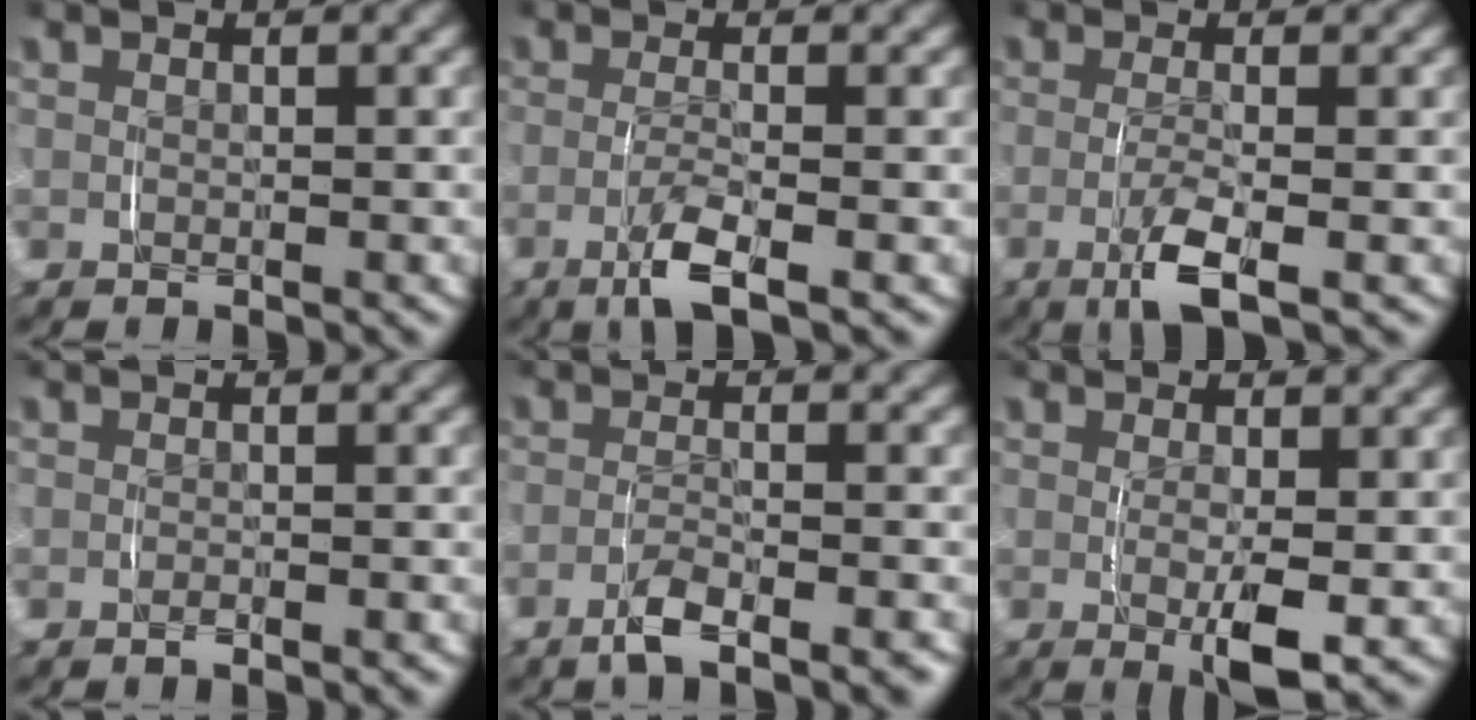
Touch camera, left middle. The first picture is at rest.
{"total": 3.3, "force": [-1.3, 0.5, 3.0], "torque": [-0.063, -0.012, -0.021]}
{"total": 3.8, "force": [-1.2, 0.6, 3.5], "torque": [-0.071, -0.013, -0.017]}
{"total": 0.7, "force": [-0.6, 0.1, 0.3], "torque": [-0.008, 0.002, -0.011]}
{"total": 2.7, "force": [-1.9, 0.4, 2.0], "torque": [-0.040, -0.002, -0.033]}
{"total": 3.4, "force": [-0.3, 0.8, 3.3], "torque": [-0.050, -0.013, -0.002]}